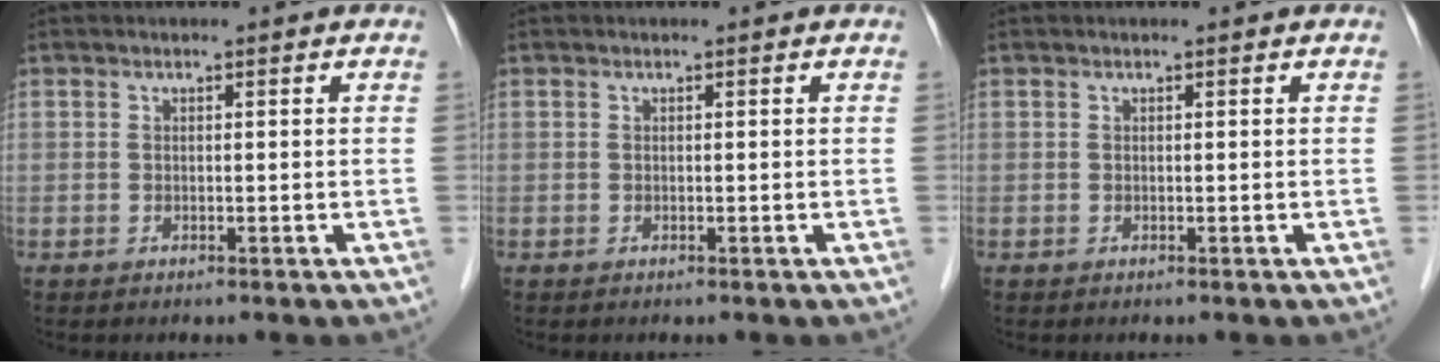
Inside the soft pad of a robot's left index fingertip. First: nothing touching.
{"total": 0.0}
{"total": 0.0}